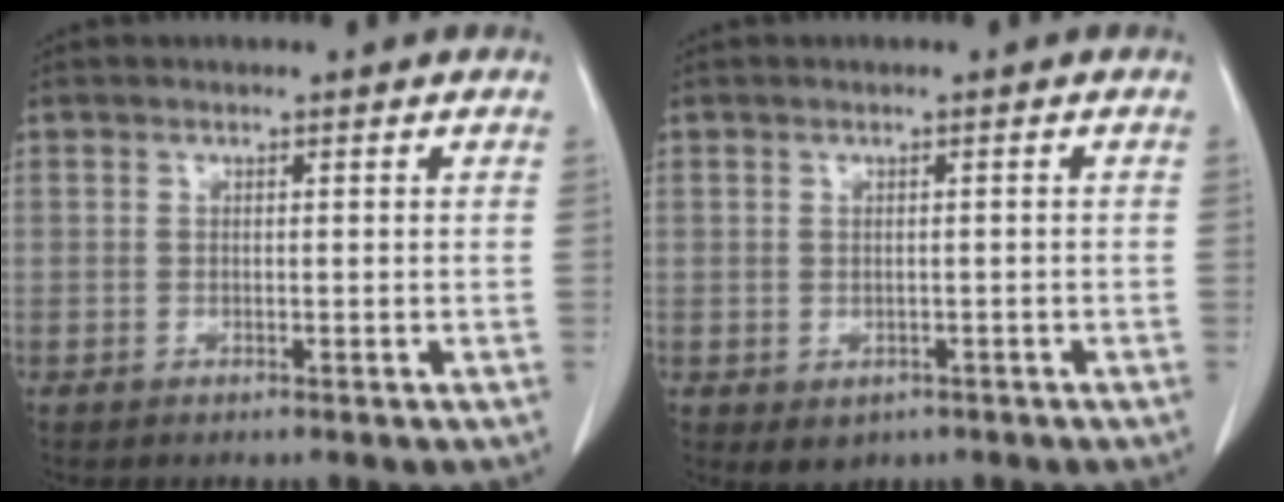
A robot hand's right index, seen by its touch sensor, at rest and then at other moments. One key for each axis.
{"total": 2.6, "fx": -1.2, "fy": 2.0, "fz": 1.1, "tx": -0.012, "ty": 0.000, "tz": -0.003}